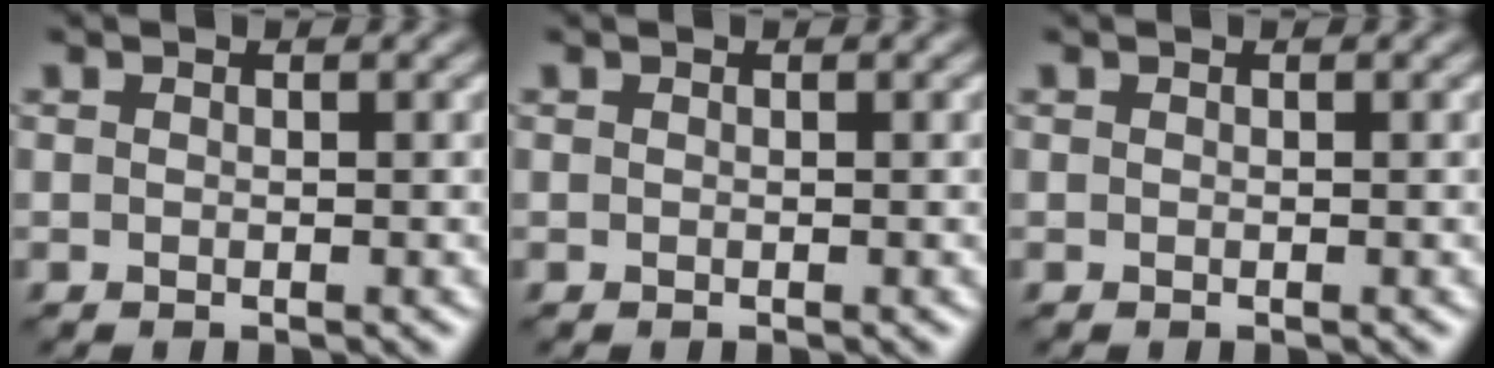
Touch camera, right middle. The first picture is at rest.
{"total": 0.0}
{"total": 0.0}